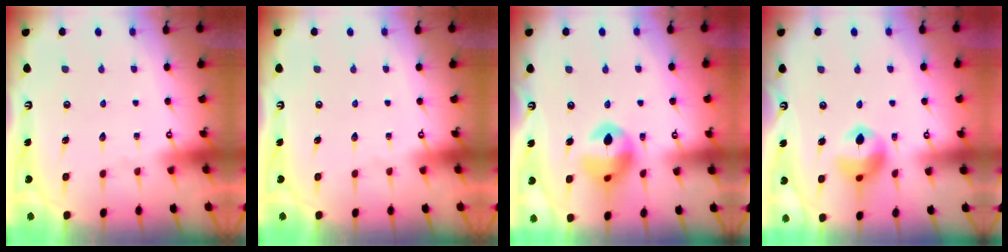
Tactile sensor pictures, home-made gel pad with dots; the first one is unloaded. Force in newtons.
{"total": 0.0}
{"total": 13.3, "press": 13.2, "slide": 1.6}
{"total": 11.2, "press": 11.1, "slide": 1.4}